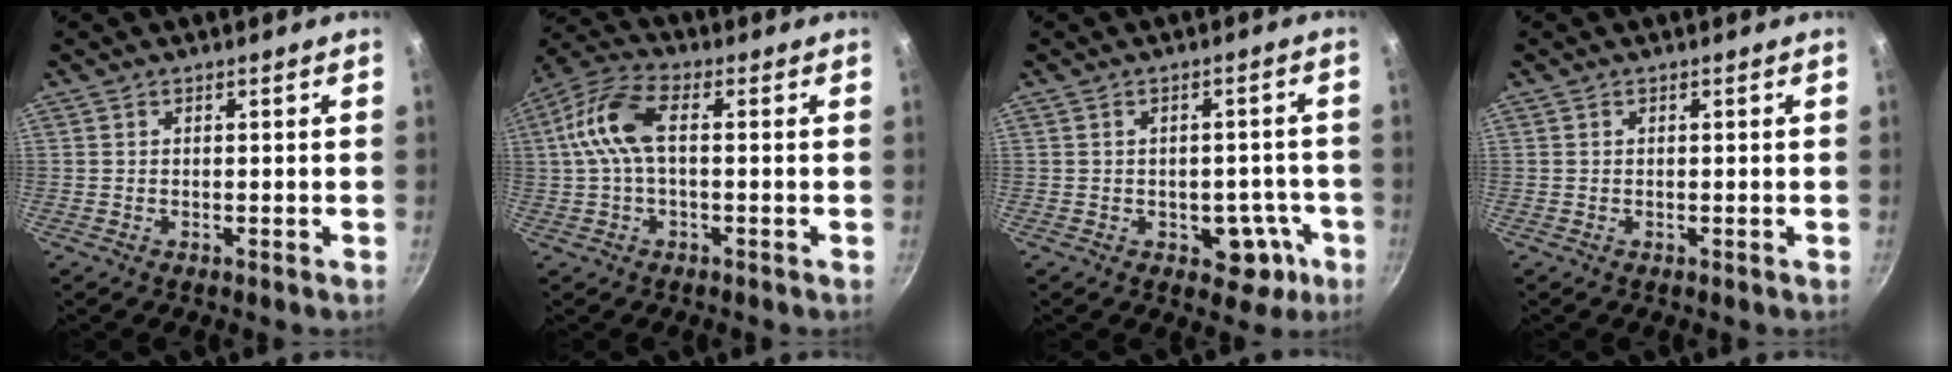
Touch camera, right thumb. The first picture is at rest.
{"total": 9.7, "force": [0.6, 4.8, 8.5], "torque": [-0.190, 0.029, 0.001]}
{"total": 7.0, "force": [-2.6, 4.7, 4.5], "torque": [-0.017, 0.027, -0.022]}
{"total": 0.0}